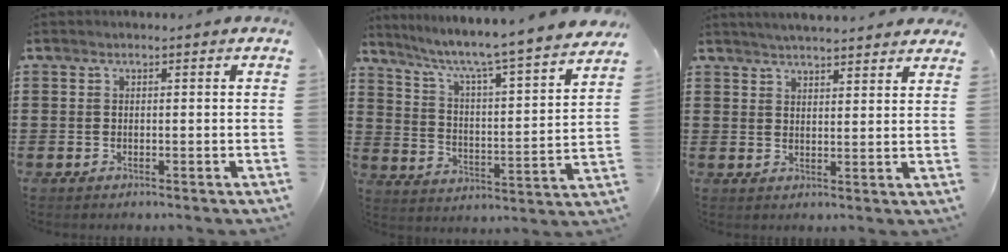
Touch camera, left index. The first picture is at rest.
{"total": 5.3, "force": [4.5, -0.5, 2.8], "torque": [-0.077, -0.052, 0.063]}
{"total": 3.6, "force": [3.5, -0.2, 0.7], "torque": [-0.023, -0.011, 0.063]}